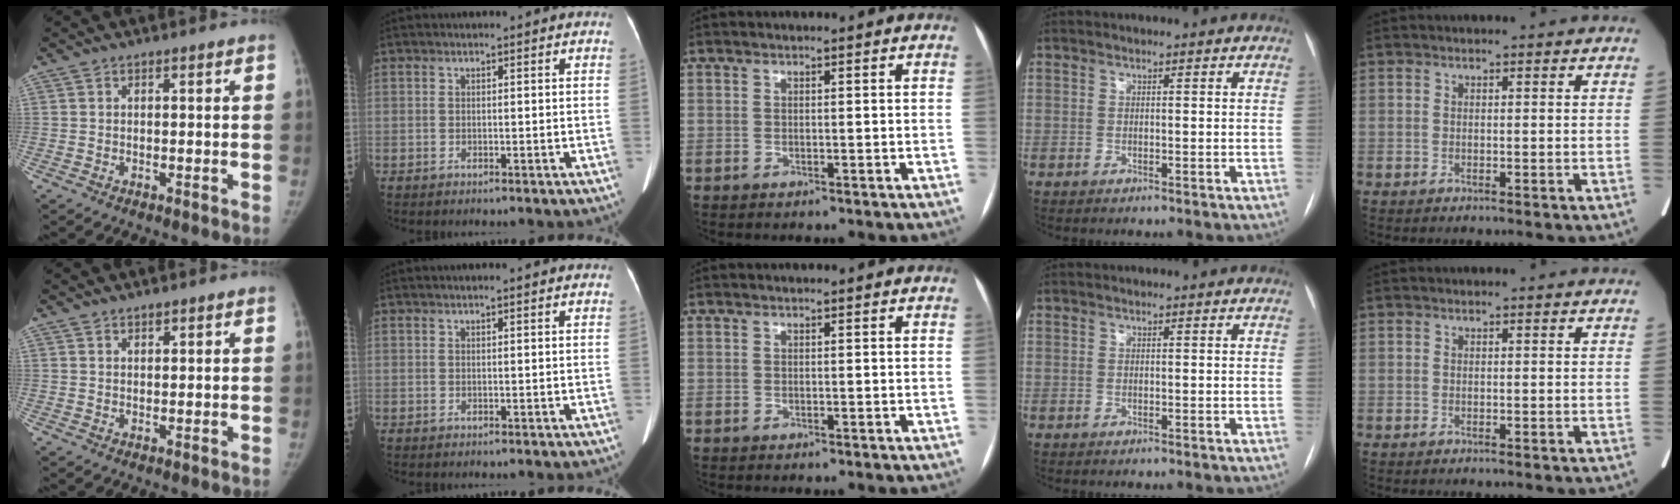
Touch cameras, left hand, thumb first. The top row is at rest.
{"thumb": {"total": 1.3, "force": [1.0, 0.5, 0.5], "torque": [-0.002, -0.007, 0.017]}, "index": {"total": 2.3, "force": [1.9, 0.0, 1.2], "torque": [-0.014, 0.020, 0.025]}}